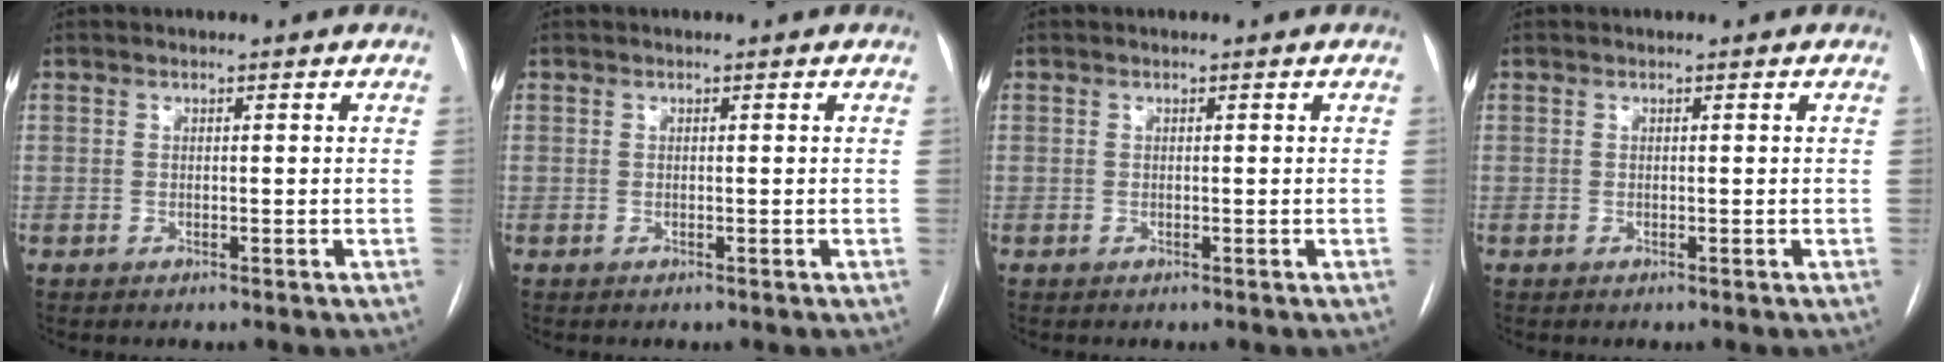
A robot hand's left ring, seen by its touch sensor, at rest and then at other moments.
{"total": 0.0}
{"total": 0.0}
{"total": 0.0}